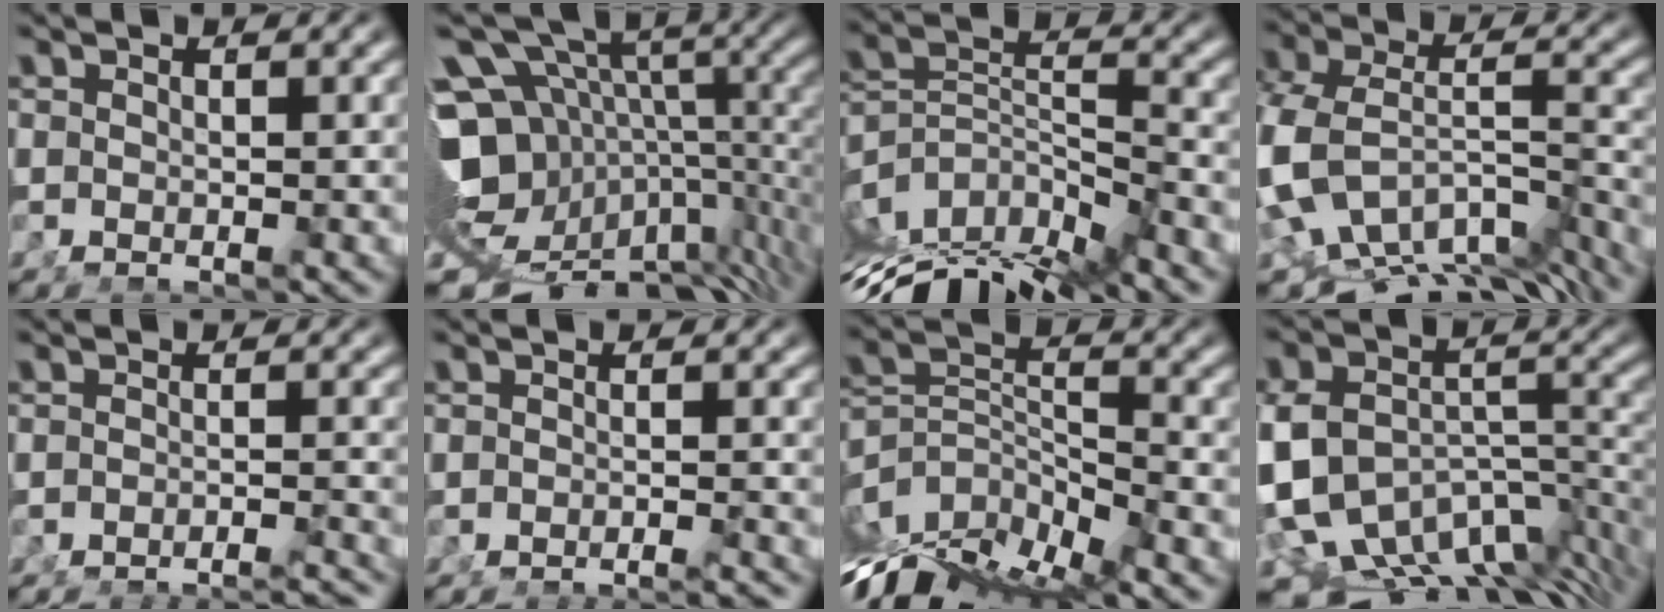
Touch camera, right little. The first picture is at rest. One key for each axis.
{"total": 20.3, "fx": -5.9, "fy": 14.4, "fz": 13.0, "tx": -0.216, "ty": -0.062, "tz": -0.073}
{"total": 12.7, "fx": -6.9, "fy": 7.1, "fz": 7.9, "tx": -0.144, "ty": -0.058, "tz": -0.083}
{"total": 14.5, "fx": -7.2, "fy": 9.3, "fz": 8.4, "tx": -0.176, "ty": -0.066, "tz": -0.091}
{"total": 6.1, "fx": -6.0, "fy": 0.5, "fz": 1.1, "tx": 0.004, "ty": -0.005, "tz": -0.097}
{"total": 3.9, "fx": -3.8, "fy": 0.0, "fz": 0.8, "tx": 0.002, "ty": 0.000, "tz": -0.063}
{"total": 14.1, "fx": -5.8, "fy": 9.0, "fz": 9.2, "tx": -0.172, "ty": -0.068, "tz": -0.065}
{"total": 16.9, "fx": -7.9, "fy": 10.8, "fz": 10.4, "tx": -0.185, "ty": -0.068, "tz": -0.098}